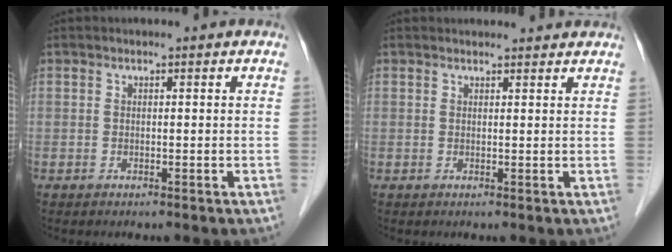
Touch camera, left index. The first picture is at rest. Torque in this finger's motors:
{"motor_torque": [0.25, -0.24, -0.13, -0.02]}